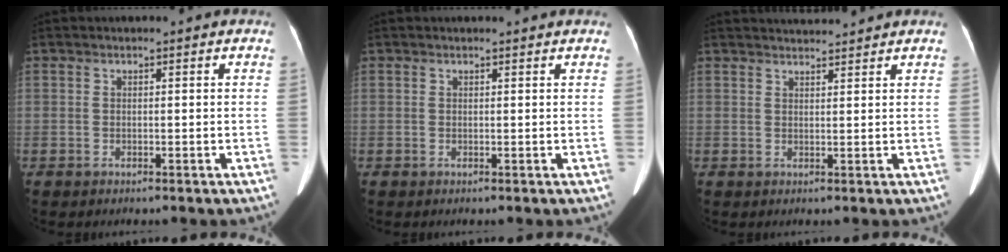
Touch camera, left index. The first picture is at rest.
{"total": 1.4, "force": [1.3, 0.0, 0.3], "torque": [-0.012, 0.008, 0.014]}
{"total": 3.6, "force": [3.5, -0.1, 0.4], "torque": [-0.013, 0.018, 0.053]}